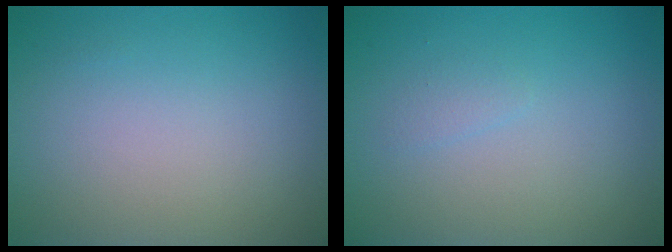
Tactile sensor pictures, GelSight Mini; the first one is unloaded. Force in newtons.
{"total": 0.8, "press": 0.8, "slide": 0.0}